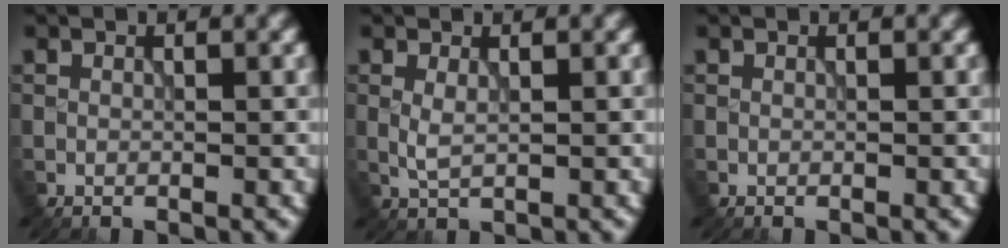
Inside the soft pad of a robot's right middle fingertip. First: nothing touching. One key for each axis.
{"total": 1.4, "fx": 0.3, "fy": 0.4, "fz": 1.2, "tx": -0.033, "ty": -0.001, "tz": 0.008}
{"total": 0.0}